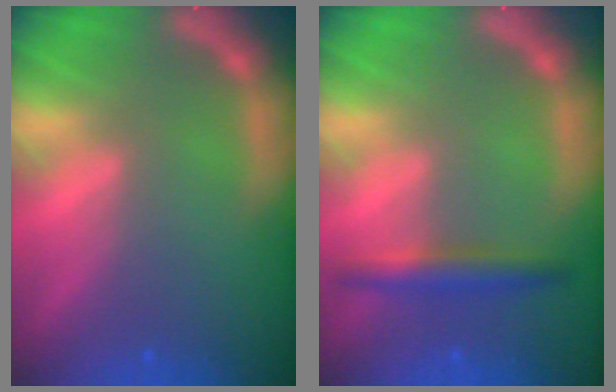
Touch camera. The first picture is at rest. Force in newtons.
{"total": 3.0}